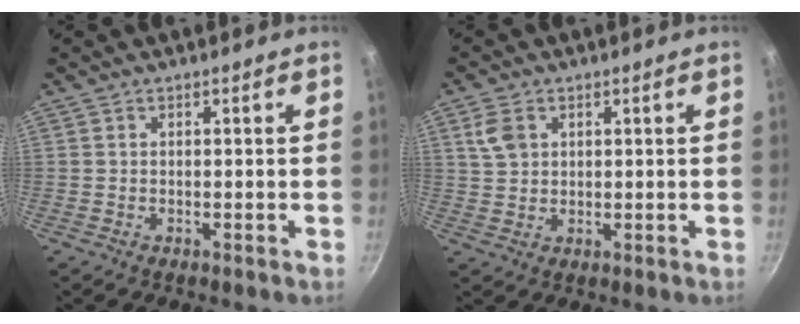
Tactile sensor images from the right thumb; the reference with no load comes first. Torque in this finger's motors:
{"motor_torque": [-0.79, 0.36, -0.12, -0.16, 0.07]}